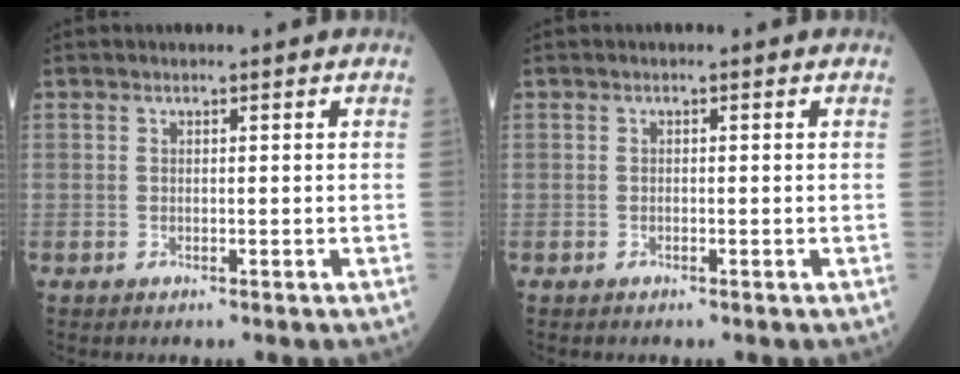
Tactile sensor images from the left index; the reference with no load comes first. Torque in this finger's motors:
{"motor_torque": [-0.18, 0.18, 0.00, 0.00]}